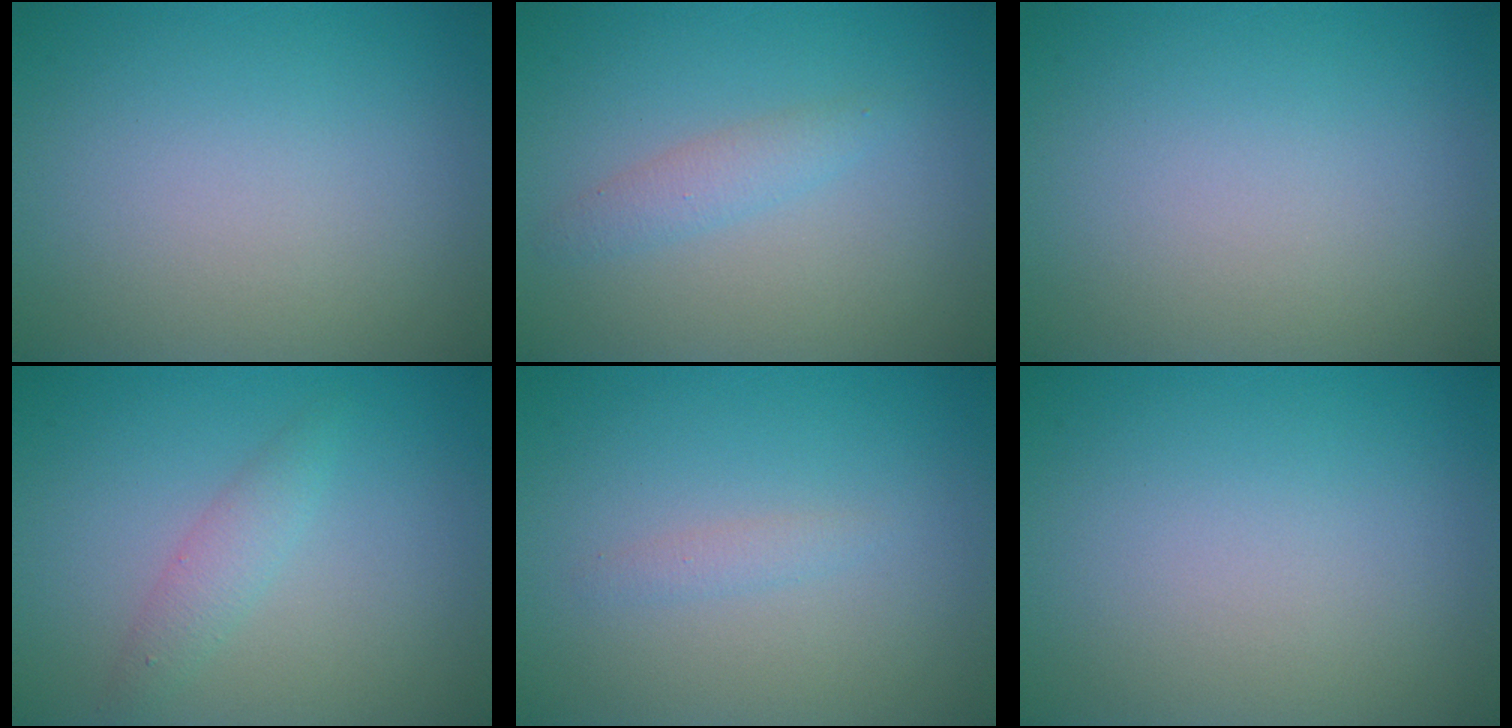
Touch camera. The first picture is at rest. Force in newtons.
{"total": 1.6, "press": 1.6, "slide": 0.1}
{"total": 0.0}
{"total": 1.8, "press": 1.8, "slide": 0.0}
{"total": 0.9, "press": 0.9, "slide": 0.0}
{"total": 0.0}